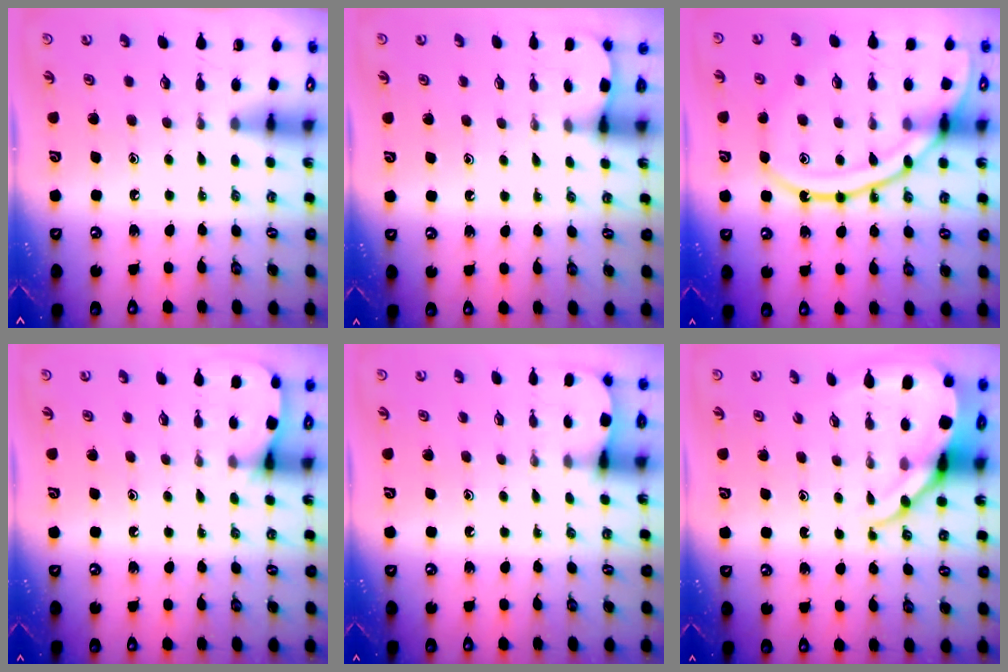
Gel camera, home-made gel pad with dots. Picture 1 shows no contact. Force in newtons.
{"total": 1.7, "press": 1.6, "slide": 0.2}
{"total": 16.8, "press": 16.8, "slide": 1.5}
{"total": 5.3, "press": 5.3, "slide": 0.4}
{"total": 2.1, "press": 2.1, "slide": 0.2}
{"total": 9.5, "press": 9.4, "slide": 1.1}